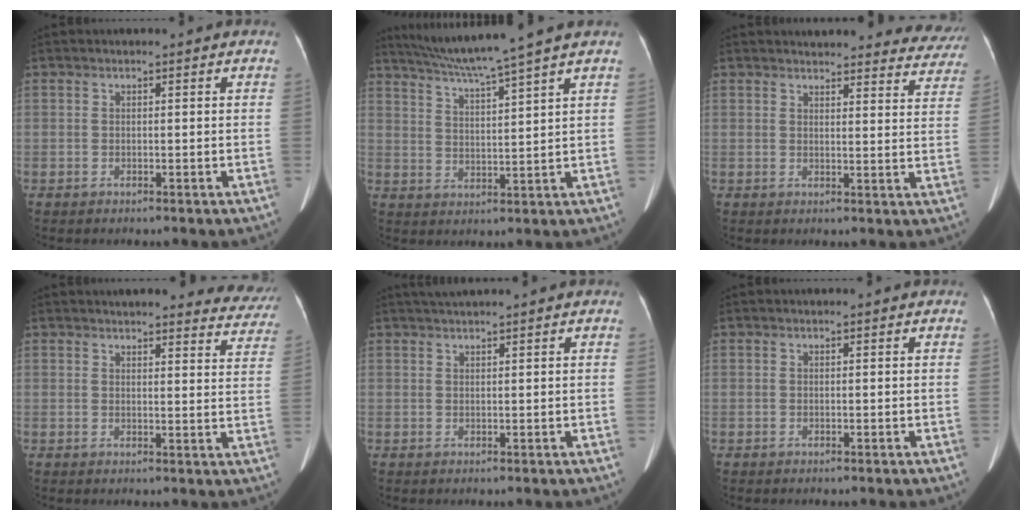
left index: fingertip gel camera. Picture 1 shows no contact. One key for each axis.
{"total": 10.2, "fx": 8.6, "fy": -2.3, "fz": 4.9, "tx": -0.086, "ty": 0.004, "tz": 0.144}
{"total": 16.1, "fx": 15.4, "fy": 3.7, "fz": 2.7, "tx": 0.003, "ty": -0.030, "tz": 0.152}
{"total": 13.0, "fx": 12.4, "fy": 2.6, "fz": 3.0, "tx": 0.000, "ty": -0.017, "tz": 0.113}
{"total": 2.1, "fx": 1.8, "fy": -0.5, "fz": 0.9, "tx": -0.014, "ty": 0.016, "tz": 0.039}
{"total": 0.0}